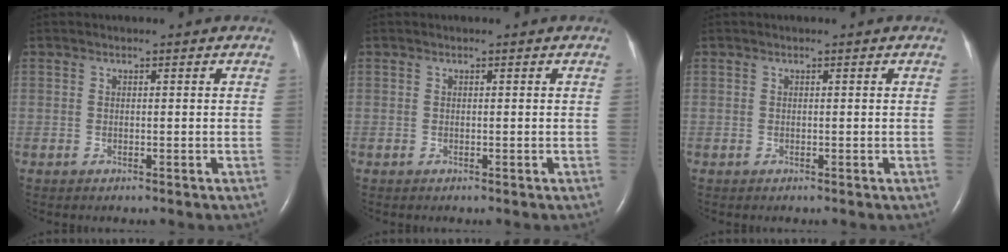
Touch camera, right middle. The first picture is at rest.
{"total": 0.0}
{"total": 0.0}